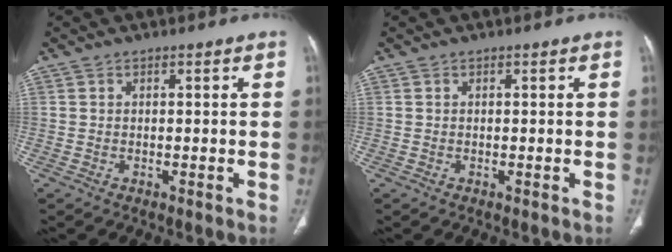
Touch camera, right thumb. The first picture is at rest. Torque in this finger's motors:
{"motor_torque": [-0.40, 0.40, -0.23, 0.23, 0.00]}